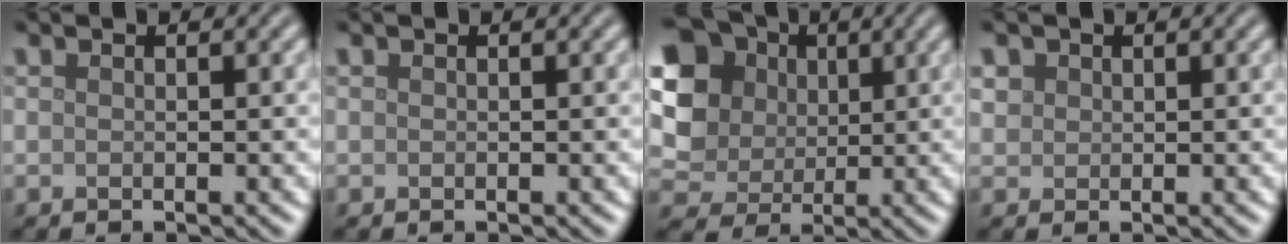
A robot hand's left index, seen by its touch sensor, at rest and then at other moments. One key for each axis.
{"total": 0.0}
{"total": 12.0, "fx": 3.6, "fy": 10.3, "fz": 4.9, "tx": -0.153, "ty": 0.025, "tz": 0.070}
{"total": 1.2, "fx": 0.5, "fy": 1.1, "fz": 0.2, "tx": -0.003, "ty": 0.000, "tz": 0.010}